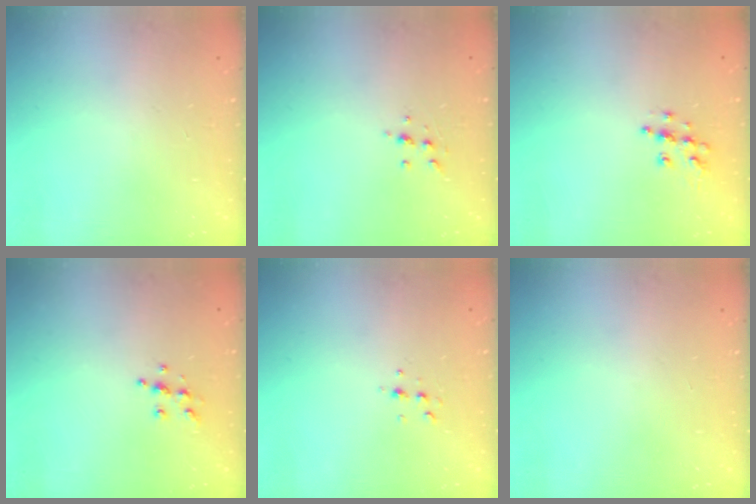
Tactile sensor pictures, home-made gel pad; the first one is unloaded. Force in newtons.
{"total": 4.4, "press": 4.4, "slide": 0.7}
{"total": 7.4, "press": 7.4, "slide": 0.2}
{"total": 5.5, "press": 5.5, "slide": 0.5}
{"total": 4.0, "press": 3.9, "slide": 0.9}
{"total": 0.0}